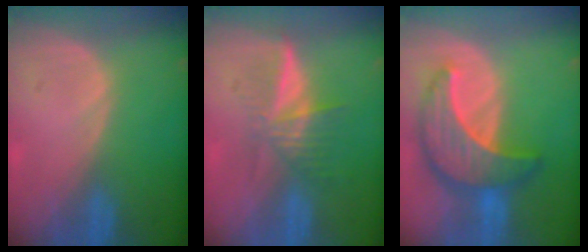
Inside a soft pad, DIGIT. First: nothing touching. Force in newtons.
{"total": 6.1, "press": 5.3, "slide": 3.0}
{"total": 10.0, "press": 10.0, "slide": 0.7}